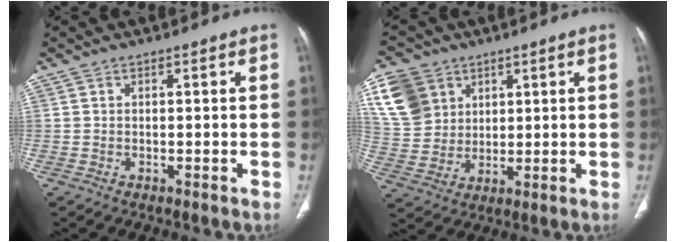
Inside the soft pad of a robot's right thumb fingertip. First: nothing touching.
{"total": 12.3, "force": [5.5, 9.9, 4.9], "torque": [-0.082, -0.006, 0.117]}